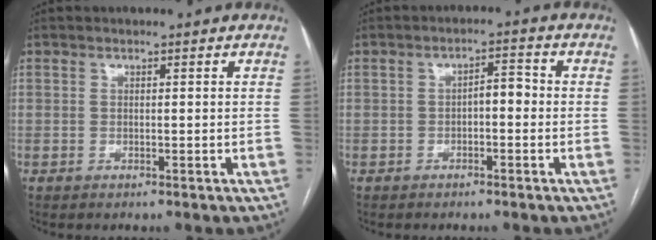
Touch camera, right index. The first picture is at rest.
{"total": 3.1, "force": [-0.6, 1.2, 2.8], "torque": [-0.040, 0.016, -0.009]}